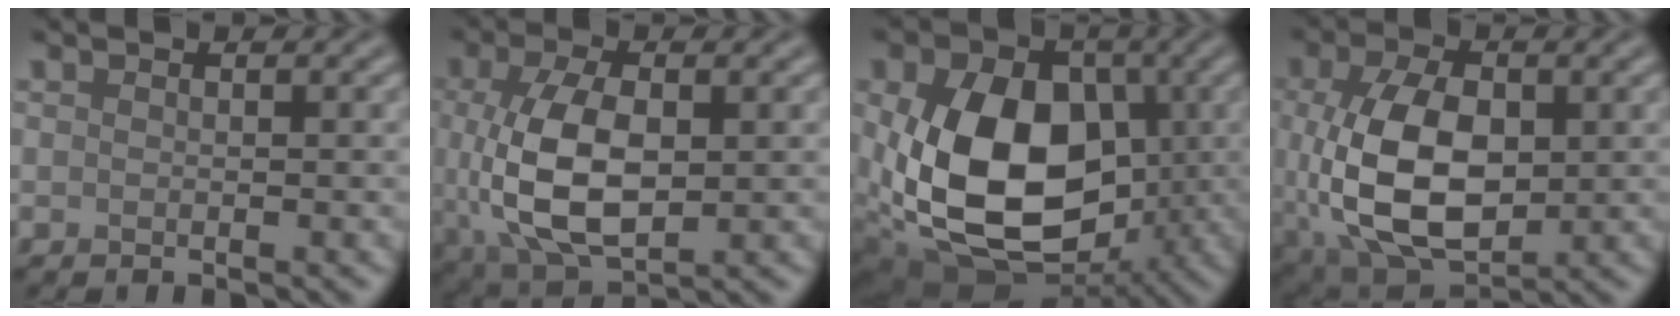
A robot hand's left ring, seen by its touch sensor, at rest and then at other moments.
{"total": 8.5, "force": [-0.2, 4.6, 7.1], "torque": [-0.155, -0.008, 0.001]}
{"total": 13.9, "force": [-0.8, 10.0, 9.7], "torque": [-0.190, -0.031, -0.013]}
{"total": 10.3, "force": [-0.6, 6.1, 8.3], "torque": [-0.174, -0.009, -0.009]}